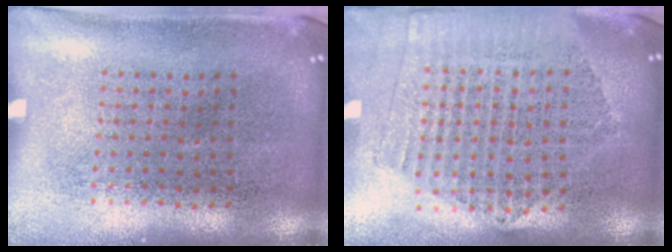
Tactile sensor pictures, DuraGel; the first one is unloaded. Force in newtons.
{"total": 2.1, "press": 1.9, "slide": 0.9}